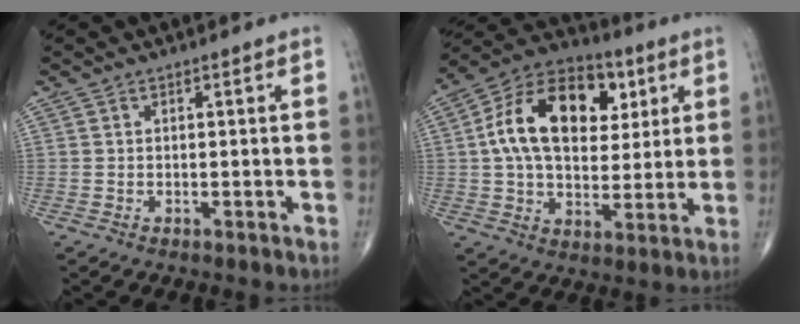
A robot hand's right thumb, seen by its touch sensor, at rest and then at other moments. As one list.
[{"total": 20.4, "force": [4.9, 13.0, 15.0], "torque": [-0.226, 0.009, 0.074]}]